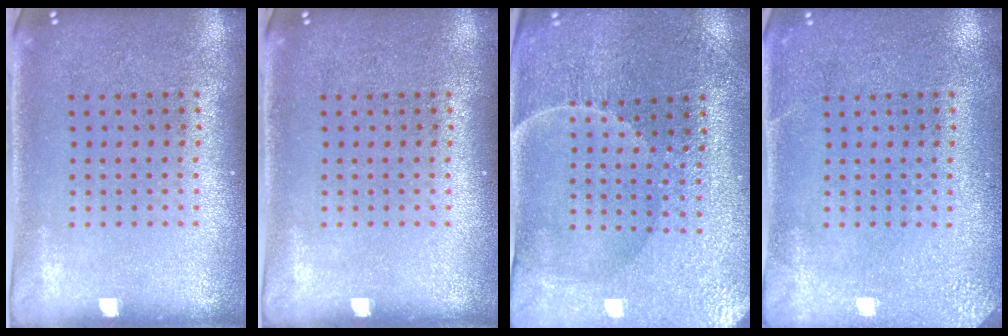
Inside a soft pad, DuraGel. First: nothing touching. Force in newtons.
{"total": 0.0}
{"total": 1.5, "press": 1.5, "slide": 0.1}
{"total": 2.7, "press": 2.6, "slide": 0.2}